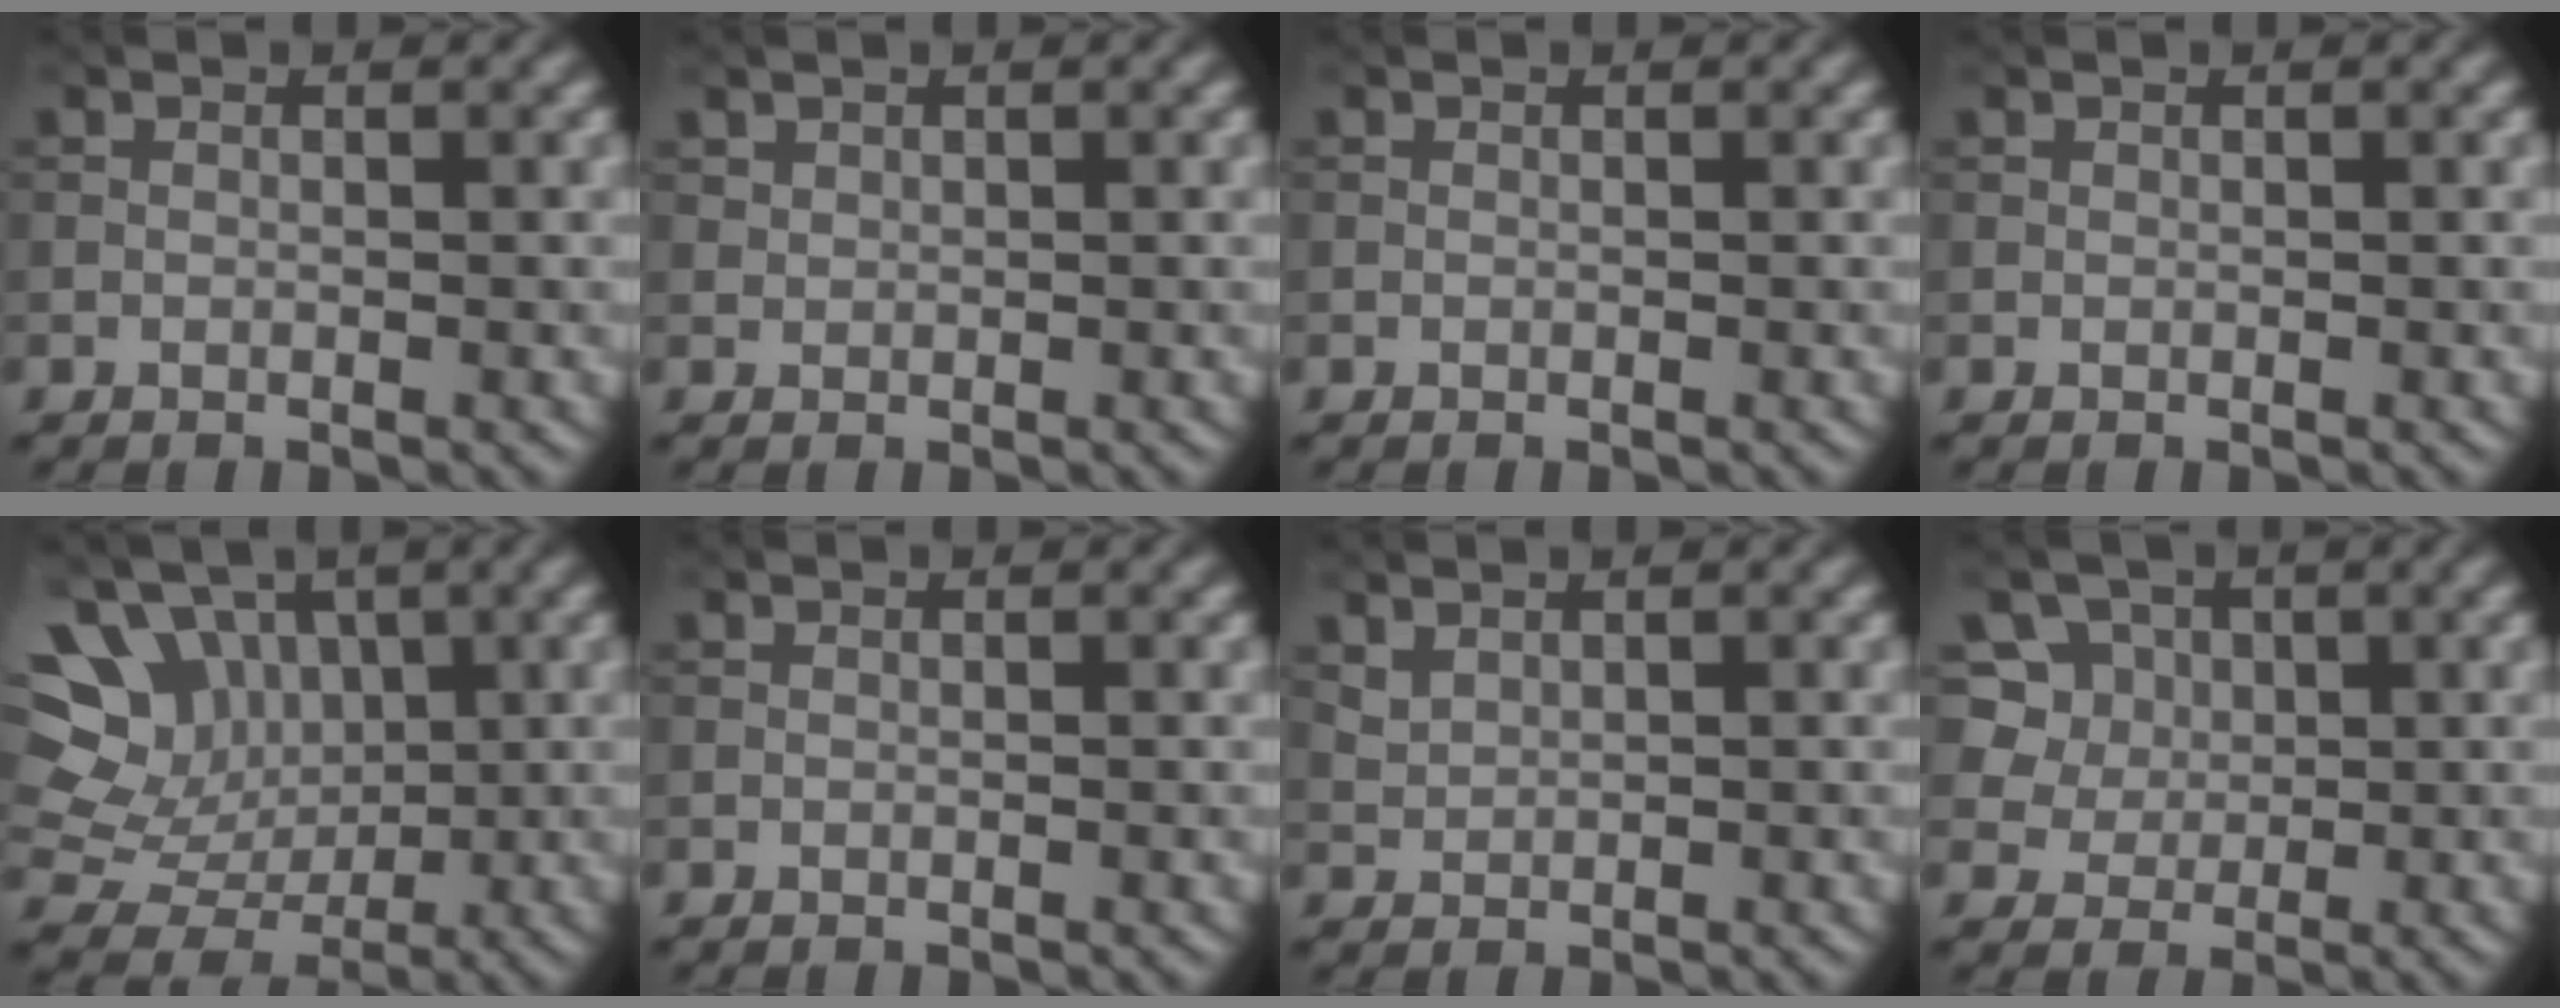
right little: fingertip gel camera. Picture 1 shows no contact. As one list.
[{"total": 0.8, "force": [0.6, 0.5, 0.1], "torque": [-0.001, -0.003, 0.016]}, {"total": 0.0}, {"total": 0.0}, {"total": 9.8, "force": [2.5, 8.5, 4.2], "torque": [-0.102, 0.028, 0.020]}, {"total": 0.0}, {"total": 1.1, "force": [0.9, 0.6, 0.4], "torque": [-0.012, -0.001, 0.023]}, {"total": 8.7, "force": [3.8, 7.0, 3.5], "torque": [-0.071, 0.017, 0.047]}]